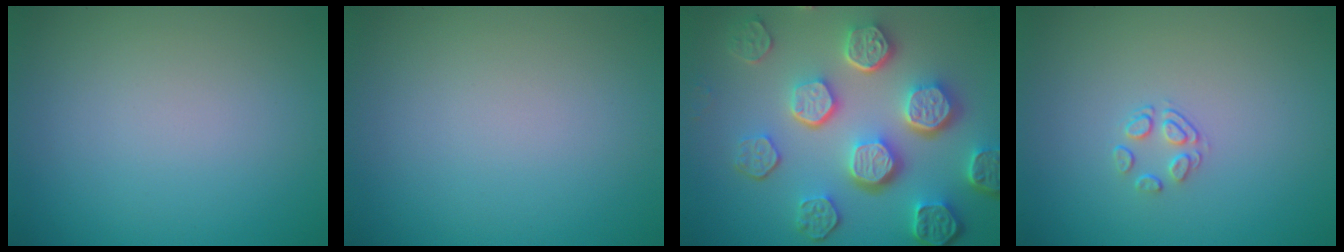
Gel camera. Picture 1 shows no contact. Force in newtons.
{"total": 0.0}
{"total": 8.5, "press": 6.2, "slide": 5.8}
{"total": 1.5, "press": 0.8, "slide": 1.3}